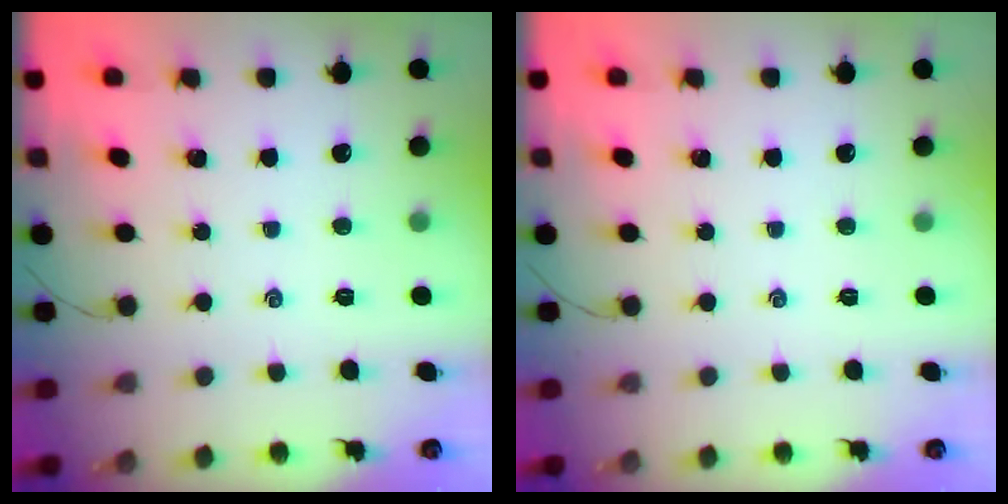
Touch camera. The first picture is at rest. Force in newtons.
{"total": 0.0}